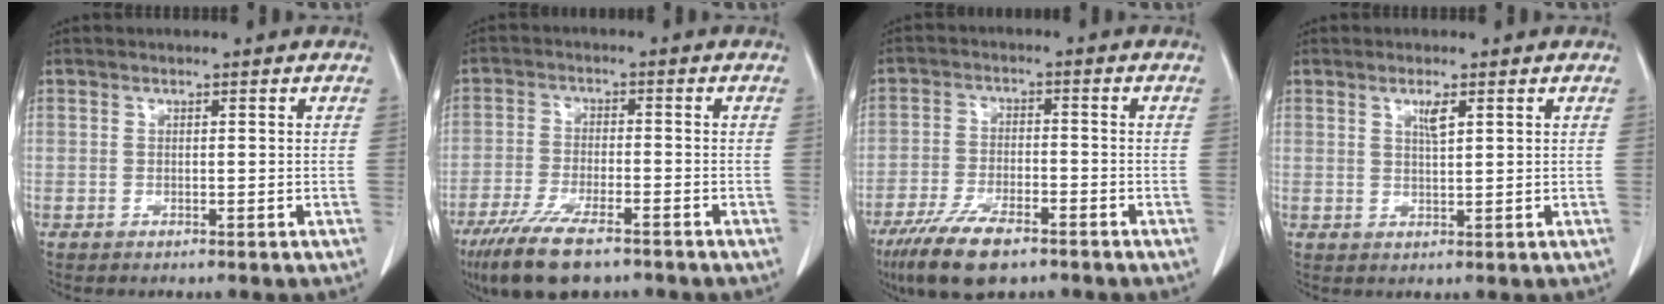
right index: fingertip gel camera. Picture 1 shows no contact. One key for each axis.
{"total": 10.9, "fx": -7.8, "fy": 2.8, "fz": 7.2, "tx": -0.131, "ty": -0.023, "tz": -0.132}
{"total": 9.8, "fx": -6.7, "fy": 3.1, "fz": 6.4, "tx": -0.122, "ty": -0.015, "tz": -0.117}
{"total": 2.2, "fx": 1.1, "fy": 0.2, "fz": 1.9, "tx": -0.038, "ty": -0.002, "tz": 0.022}